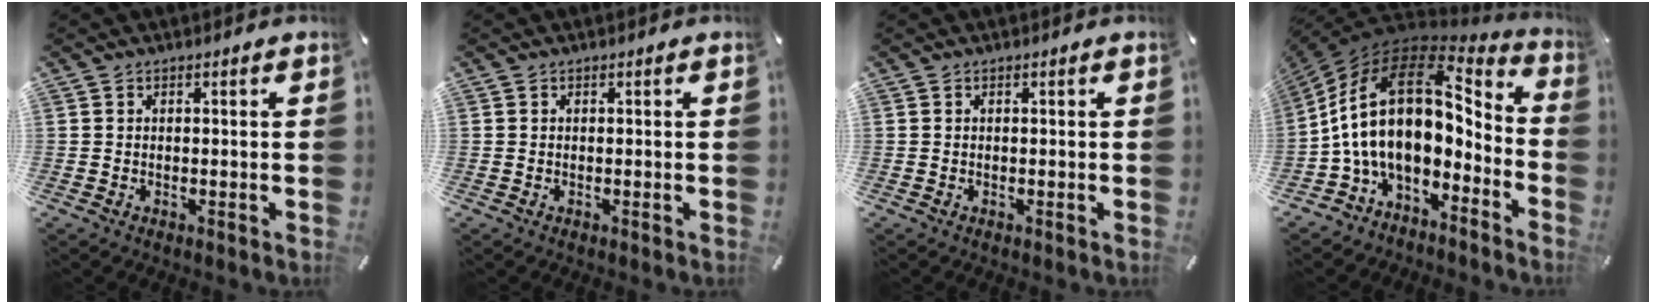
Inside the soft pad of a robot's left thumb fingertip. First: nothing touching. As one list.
[{"total": 0.0}, {"total": 0.0}, {"total": 23.2, "force": [0.3, 13.9, 18.5], "torque": [-0.375, -0.013, 0.006]}]